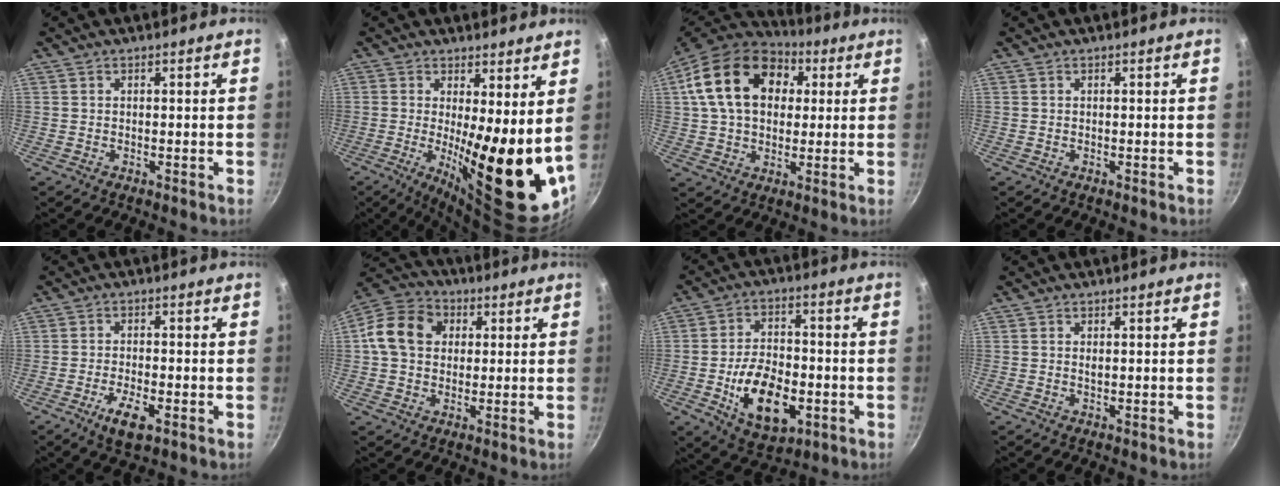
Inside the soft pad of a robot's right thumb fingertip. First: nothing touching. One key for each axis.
{"total": 17.7, "fx": 0.7, "fy": 5.2, "fz": 17.0, "tx": -0.222, "ty": -0.034, "tz": 0.019}
{"total": 20.1, "fx": 5.4, "fy": 14.2, "fz": 13.2, "tx": -0.213, "ty": 0.019, "tz": 0.079}
{"total": 0.0}
{"total": 5.9, "fx": -2.7, "fy": 2.1, "fz": 4.8, "tx": -0.088, "ty": 0.004, "tz": -0.046}
{"total": 11.9, "fx": 2.1, "fy": 9.6, "fz": 6.7, "tx": -0.101, "ty": 0.020, "tz": 0.017}
{"total": 15.0, "fx": -4.1, "fy": 8.7, "fz": 11.5, "tx": -0.170, "ty": 0.014, "tz": -0.058}
{"total": 0.7, "fx": 0.2, "fy": 0.3, "fz": 0.6, "tx": -0.011, "ty": 0.000, "tz": 0.003}